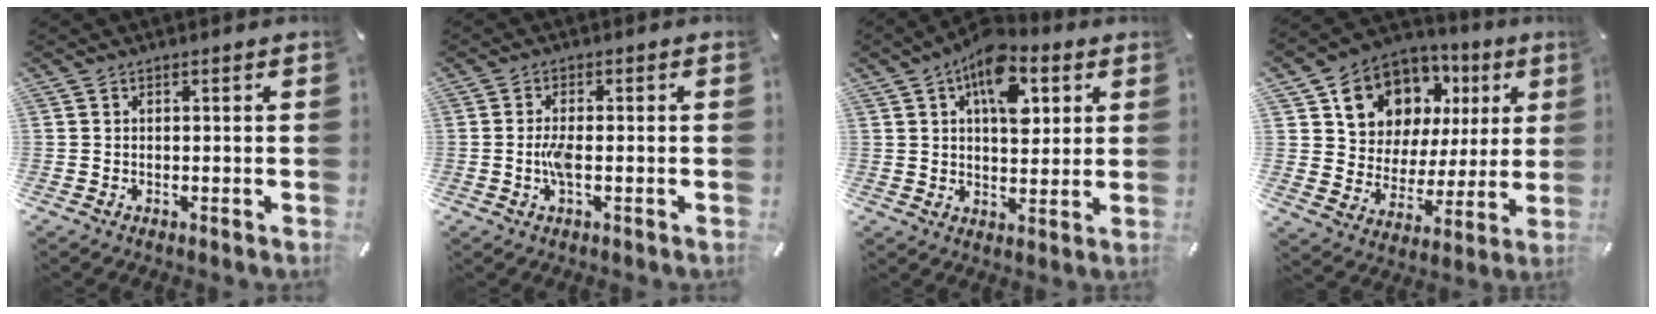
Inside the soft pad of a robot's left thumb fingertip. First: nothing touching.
{"total": 3.9, "force": [-0.8, 0.9, 3.7], "torque": [-0.079, -0.005, -0.017]}
{"total": 12.4, "force": [5.0, 7.2, 8.7], "torque": [-0.120, -0.012, 0.085]}
{"total": 13.1, "force": [7.5, 10.1, 3.9], "torque": [-0.083, -0.047, 0.143]}